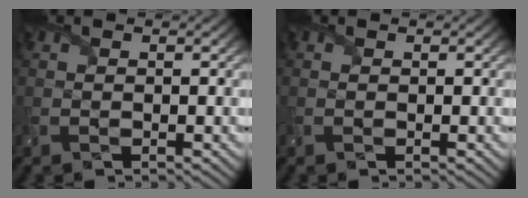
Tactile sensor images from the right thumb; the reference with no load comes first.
{"total": 0.0}